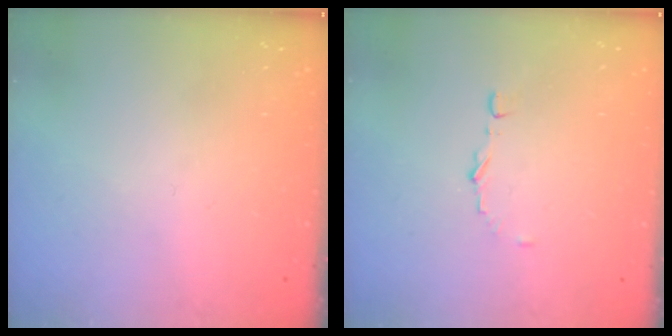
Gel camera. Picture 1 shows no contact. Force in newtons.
{"total": 3.7, "press": 3.7, "slide": 0.3}